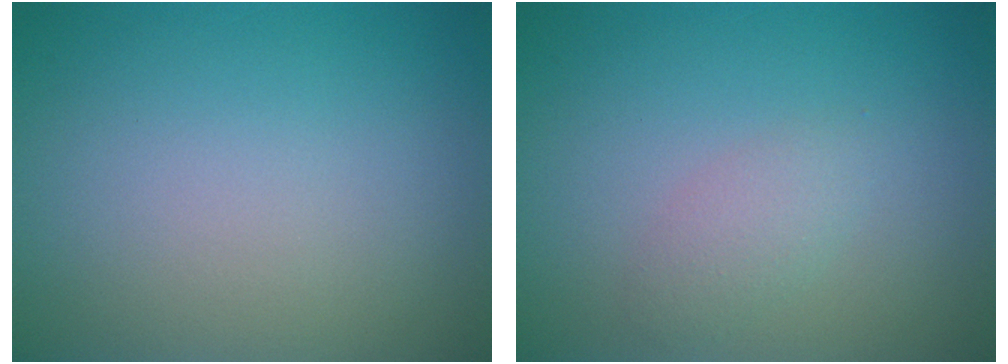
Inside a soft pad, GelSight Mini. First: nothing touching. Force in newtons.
{"total": 1.6, "press": 1.6, "slide": 0.0}